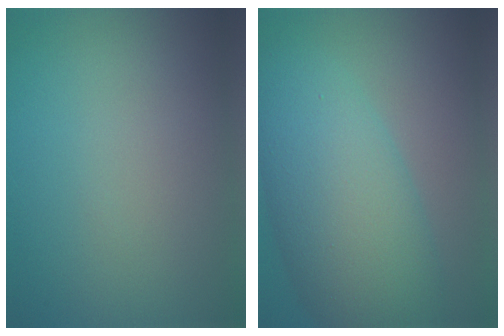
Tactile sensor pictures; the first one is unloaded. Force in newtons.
{"total": 9.1, "press": 9.1, "slide": 0.0}